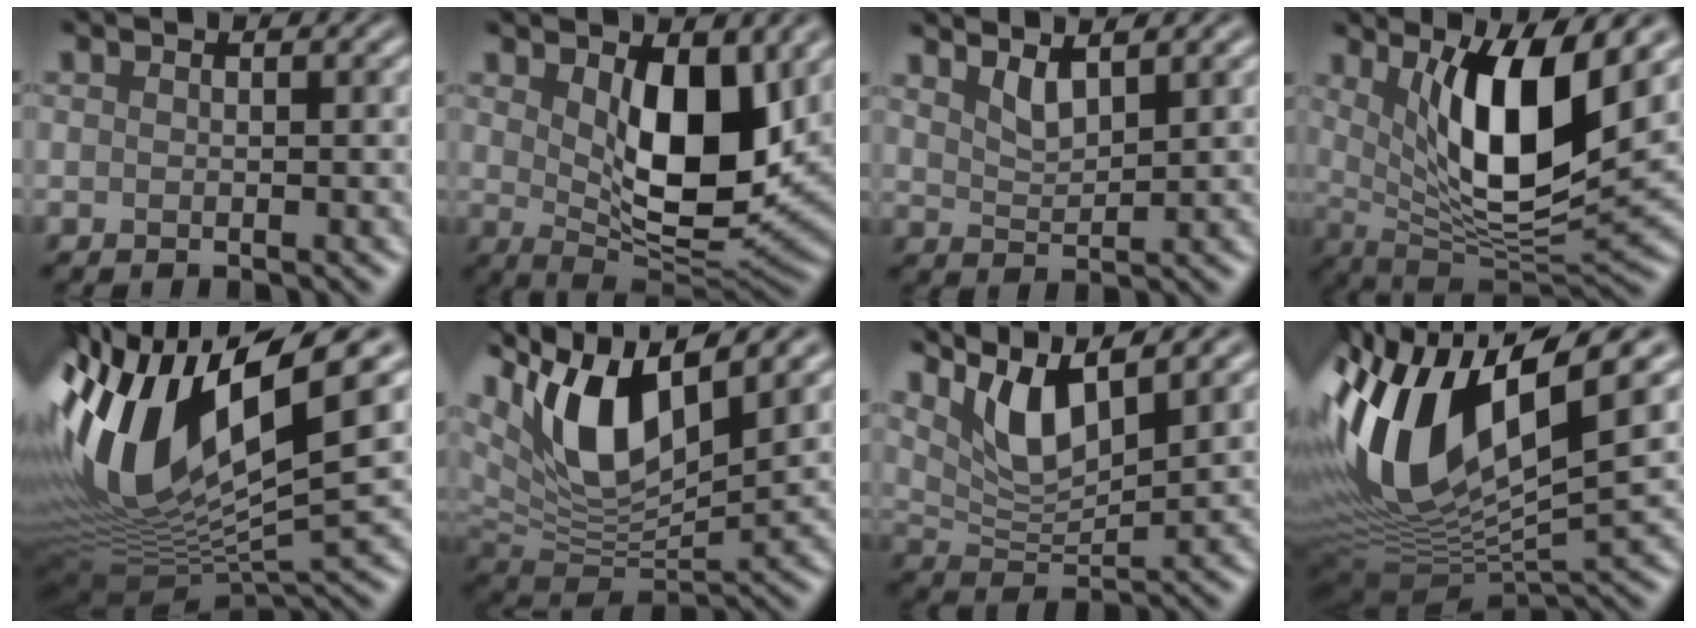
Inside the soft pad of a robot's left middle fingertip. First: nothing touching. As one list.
[{"total": 8.8, "force": [2.3, 4.2, 7.4], "torque": [-0.123, -0.018, 0.044]}, {"total": 2.5, "force": [1.9, 0.6, 1.5], "torque": [-0.027, -0.006, 0.039]}, {"total": 10.0, "force": [3.3, 3.0, 9.0], "torque": [-0.141, -0.023, 0.064]}, {"total": 15.7, "force": [4.3, 6.0, 13.8], "torque": [-0.290, 0.008, 0.081]}, {"total": 11.2, "force": [5.1, 4.9, 8.7], "torque": [-0.177, 0.006, 0.094]}, {"total": 6.4, "force": [4.0, 1.9, 4.6], "torque": [-0.095, -0.003, 0.080]}, {"total": 15.0, "force": [3.2, 6.3, 13.2], "torque": [-0.274, 0.001, 0.059]}]